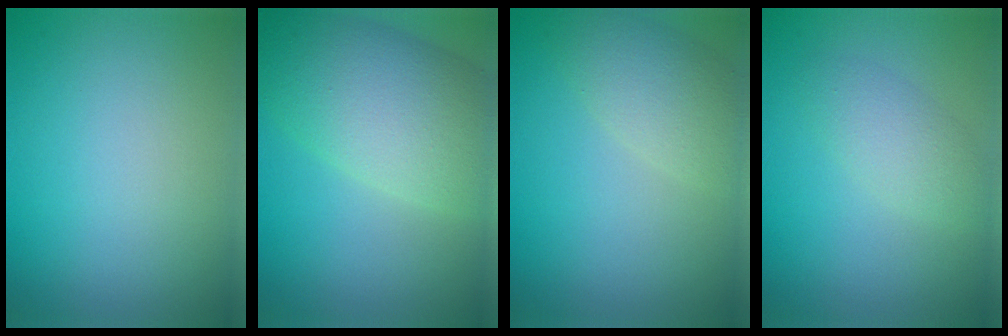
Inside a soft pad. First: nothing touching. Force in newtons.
{"total": 8.6, "press": 8.6, "slide": 0.4}
{"total": 3.8, "press": 3.8, "slide": 0.4}
{"total": 2.4, "press": 2.4, "slide": 0.0}